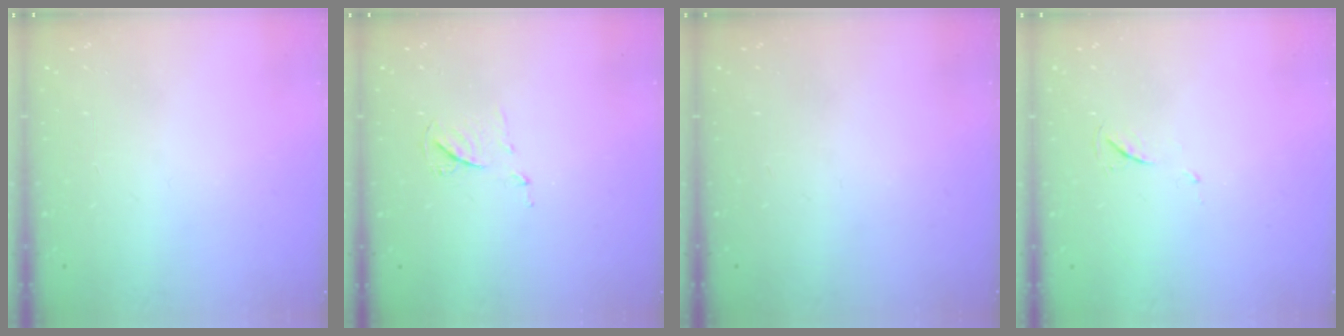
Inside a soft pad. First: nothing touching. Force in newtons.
{"total": 6.1, "press": 6.0, "slide": 0.7}
{"total": 0.0}
{"total": 4.1, "press": 4.1, "slide": 0.6}